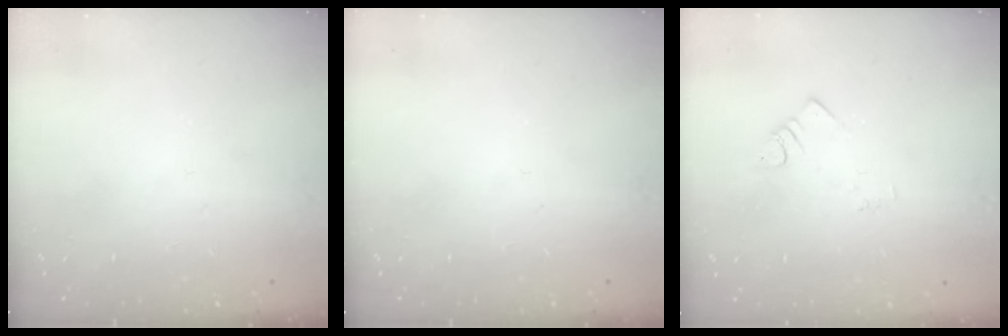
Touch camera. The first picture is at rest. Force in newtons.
{"total": 0.0}
{"total": 2.1, "press": 2.0, "slide": 0.4}